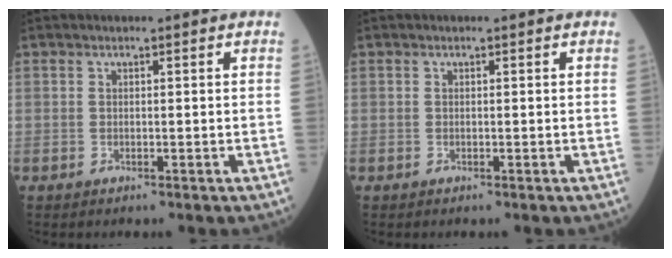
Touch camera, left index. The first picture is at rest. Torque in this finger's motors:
{"motor_torque": [-0.01, 0.01, 0.00, 0.00]}